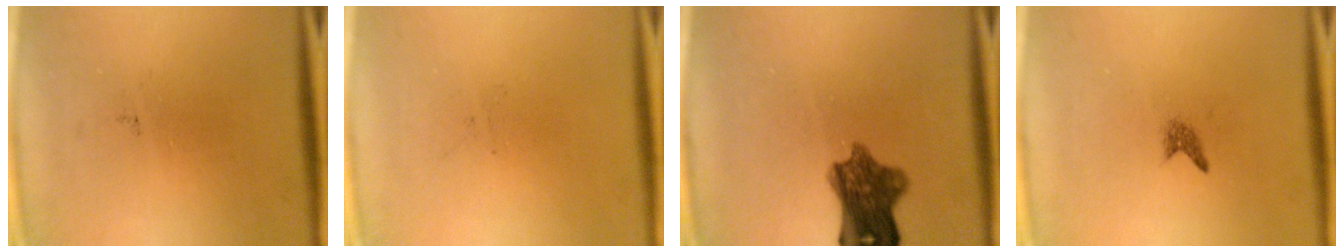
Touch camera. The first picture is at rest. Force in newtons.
{"total": 0.0}
{"total": 8.4}
{"total": 0.9}